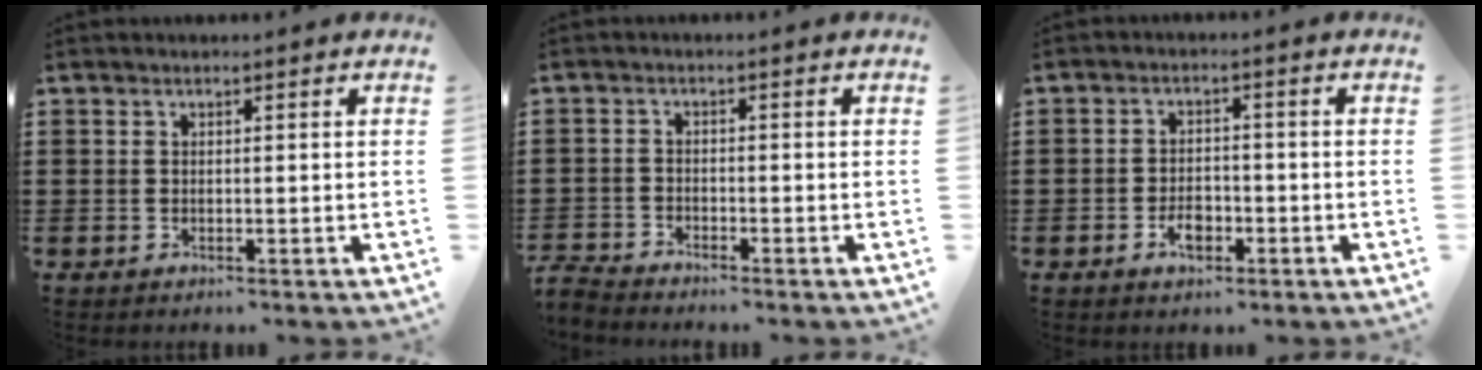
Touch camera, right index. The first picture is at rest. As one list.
[{"total": 2.3, "force": [-2.3, 0.1, 0.0], "torque": [-0.006, 0.001, -0.049]}, {"total": 3.6, "force": [-1.5, 2.0, 2.6], "torque": [-0.046, 0.003, -0.027]}]